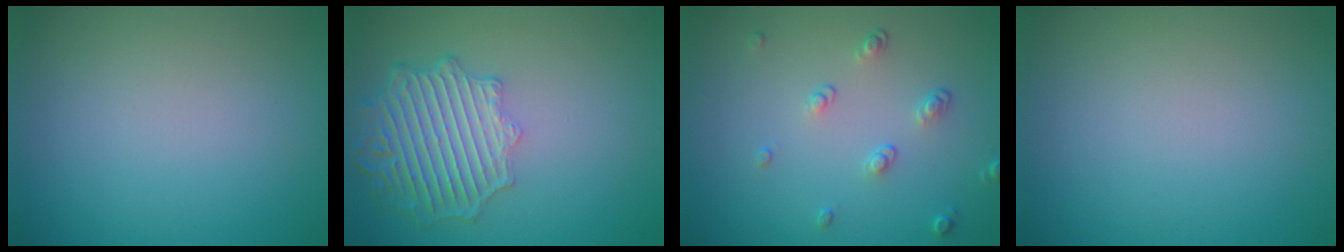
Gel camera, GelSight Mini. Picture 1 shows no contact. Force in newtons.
{"total": 6.3, "press": 5.0, "slide": 3.7}
{"total": 1.8, "press": 1.3, "slide": 1.2}
{"total": 0.0}